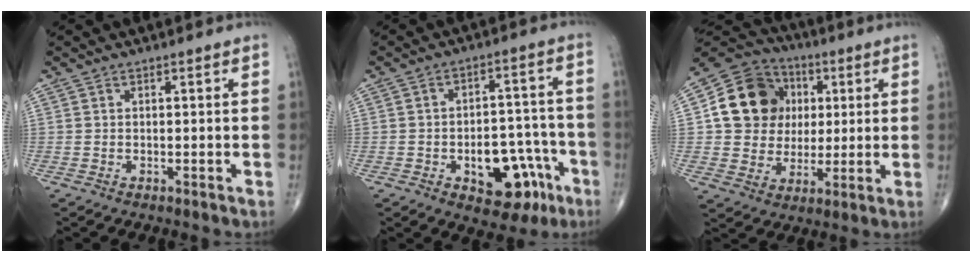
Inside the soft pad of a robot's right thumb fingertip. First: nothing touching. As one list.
[{"total": 13.4, "force": [-5.8, 7.8, 9.2], "torque": [-0.085, 0.051, -0.068]}, {"total": 15.9, "force": [3.1, 13.8, 7.2], "torque": [-0.095, 0.010, 0.055]}]